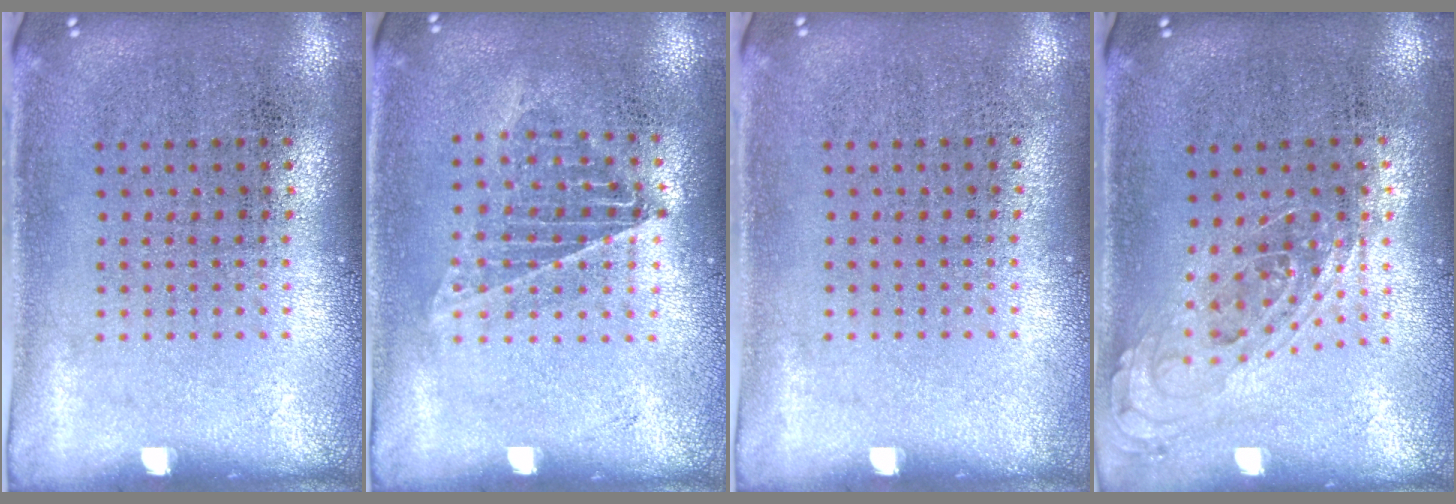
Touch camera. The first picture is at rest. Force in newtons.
{"total": 1.1, "press": 1.0, "slide": 0.2}
{"total": 0.0}
{"total": 0.8, "press": 0.7, "slide": 0.3}